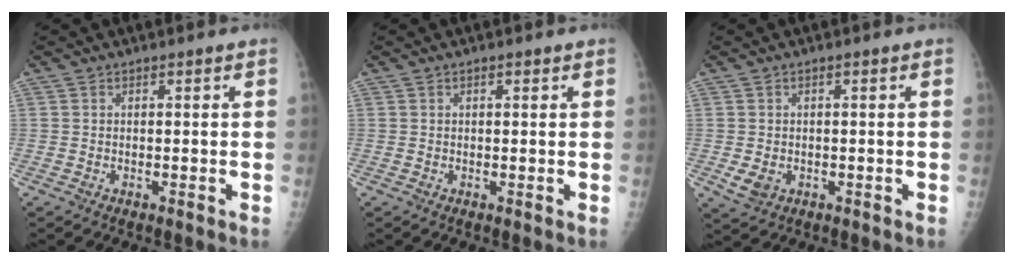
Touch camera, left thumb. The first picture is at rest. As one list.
[{"total": 0.8, "force": [0.4, 0.4, 0.6], "torque": [-0.009, 0.000, 0.005]}, {"total": 3.1, "force": [-0.7, 2.4, 1.8], "torque": [-0.030, -0.003, -0.005]}]